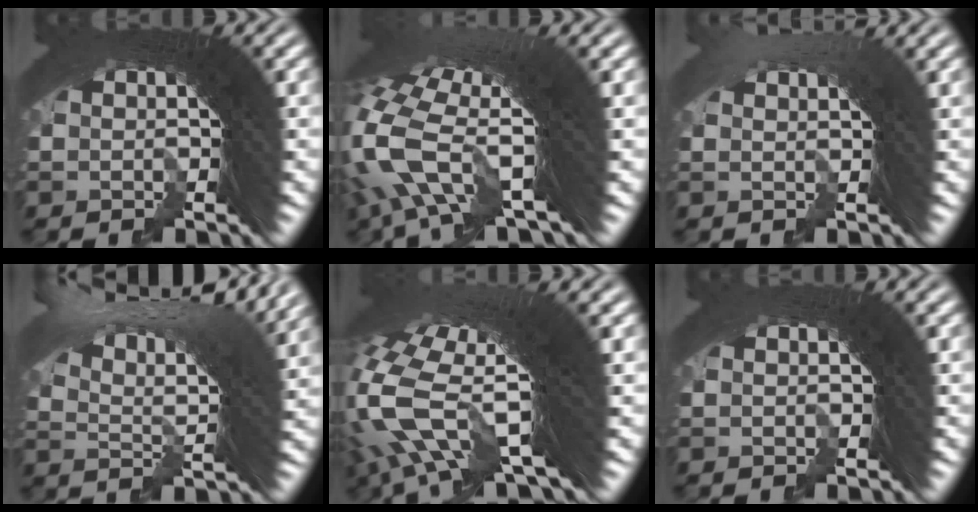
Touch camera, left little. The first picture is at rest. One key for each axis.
{"total": 9.0, "fx": -0.2, "fy": 4.5, "fz": 7.8, "tx": -0.160, "ty": -0.009, "tz": -0.004}
{"total": 2.2, "fx": 1.7, "fy": -1.0, "fz": 0.9, "tx": 0.005, "ty": 0.019, "tz": 0.024}
{"total": 10.8, "fx": 6.6, "fy": 2.8, "fz": 8.1, "tx": -0.113, "ty": 0.035, "tz": 0.092}
{"total": 9.7, "fx": 1.2, "fy": 4.1, "fz": 8.7, "tx": -0.154, "ty": 0.006, "tz": 0.014}
{"total": 0.0}